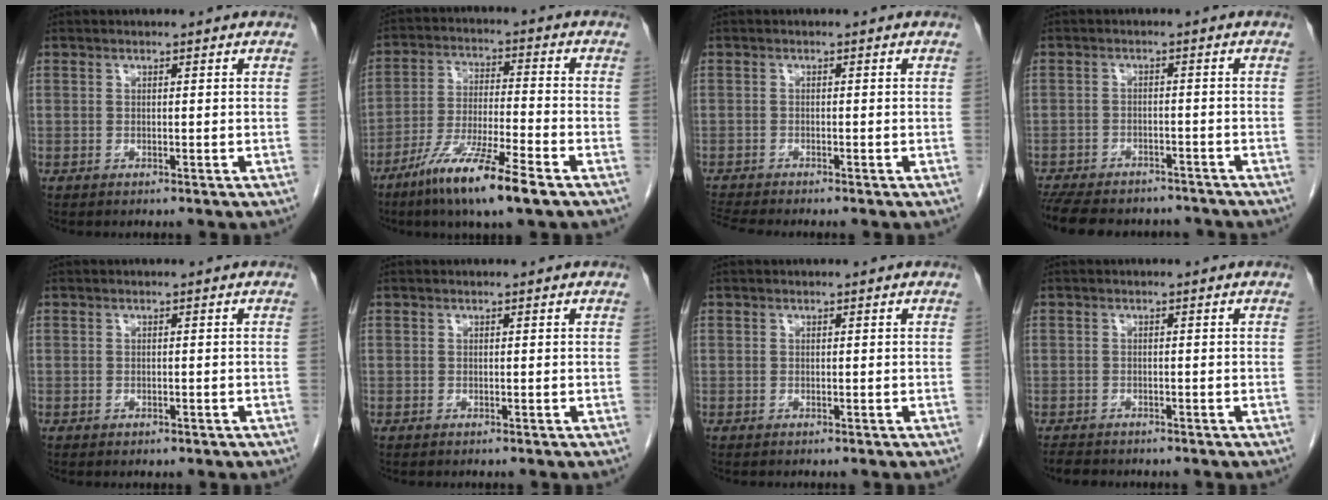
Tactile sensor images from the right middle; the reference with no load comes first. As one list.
[{"total": 12.1, "force": [-7.6, 0.3, 9.4], "torque": [-0.184, -0.034, -0.140]}, {"total": 3.0, "force": [-2.8, -0.9, 0.6], "torque": [-0.020, -0.018, -0.053]}, {"total": 16.4, "force": [-13.9, 6.1, 6.1], "torque": [-0.163, -0.014, -0.184]}, {"total": 0.8, "force": [-0.4, 0.5, 0.5], "torque": [-0.010, -0.001, -0.002]}, {"total": 0.0}, {"total": 0.0}, {"total": 2.6, "force": [-2.3, 1.1, 0.5], "torque": [-0.018, -0.005, -0.036]}]